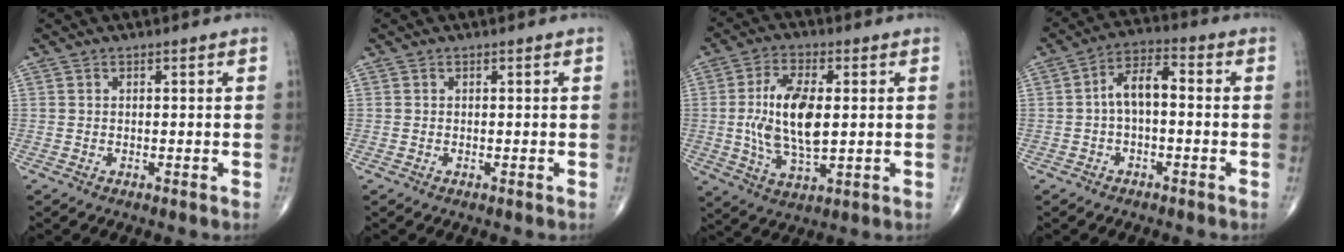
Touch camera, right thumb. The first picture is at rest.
{"total": 0.0}
{"total": 12.8, "force": [0.6, 5.8, 11.4], "torque": [-0.218, -0.007, 0.013]}
{"total": 6.8, "force": [-0.3, 3.4, 5.9], "torque": [-0.100, 0.033, -0.016]}